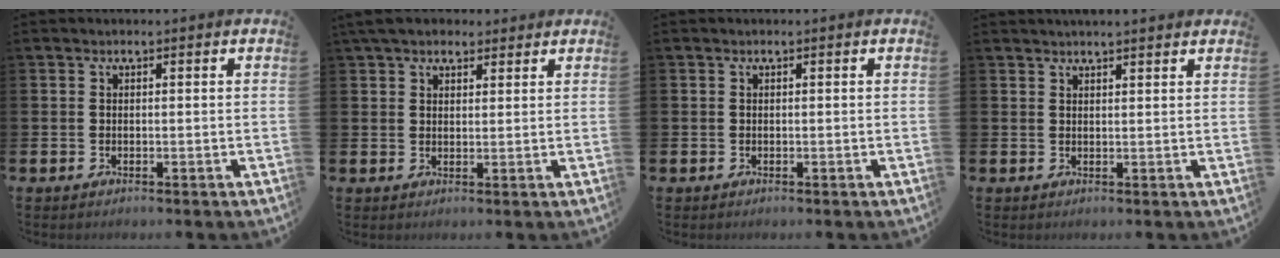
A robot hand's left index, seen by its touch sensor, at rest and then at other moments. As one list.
[{"total": 4.6, "force": [3.9, 1.9, 1.4], "torque": [-0.028, -0.009, 0.071]}, {"total": 0.0}, {"total": 2.0, "force": [2.0, -0.1, 0.2], "torque": [0.003, -0.009, 0.035]}]